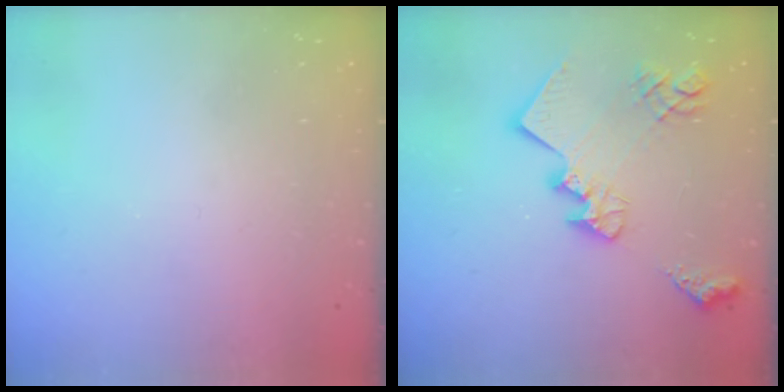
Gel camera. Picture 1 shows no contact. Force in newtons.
{"total": 20.5, "press": 20.5, "slide": 1.1}